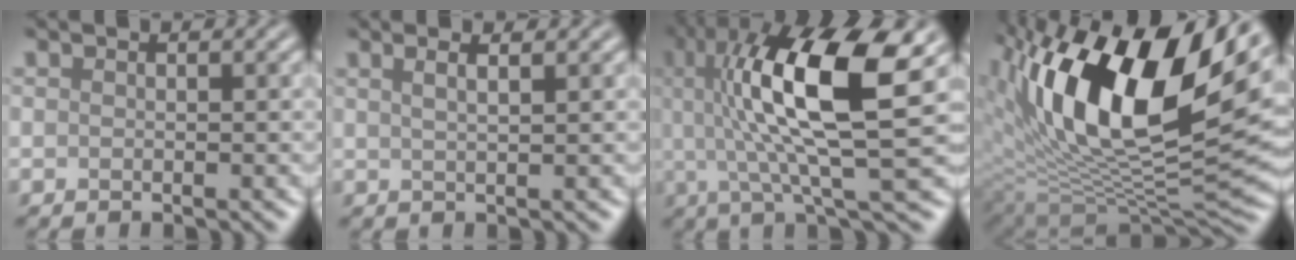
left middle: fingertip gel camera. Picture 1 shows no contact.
{"total": 3.1, "force": [1.7, 1.3, 2.3], "torque": [-0.007, 0.013, -0.007]}
{"total": 12.7, "force": [3.3, 3.2, 11.8], "torque": [-0.200, 0.012, 0.058]}
{"total": 16.6, "force": [6.2, 7.2, 13.6], "torque": [-0.236, 0.011, 0.096]}